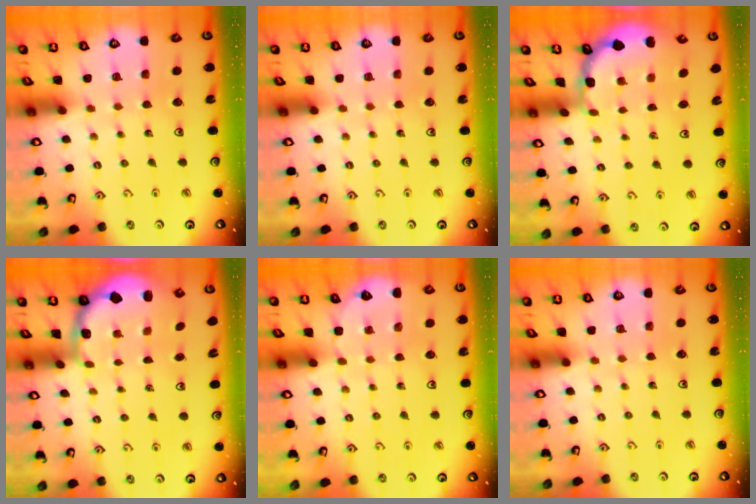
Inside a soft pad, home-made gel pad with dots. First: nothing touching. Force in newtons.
{"total": 0.0}
{"total": 2.0, "press": 2.0, "slide": 0.3}
{"total": 2.2, "press": 1.5, "slide": 1.6}
{"total": 2.3, "press": 2.3, "slide": 0.1}
{"total": 0.0}